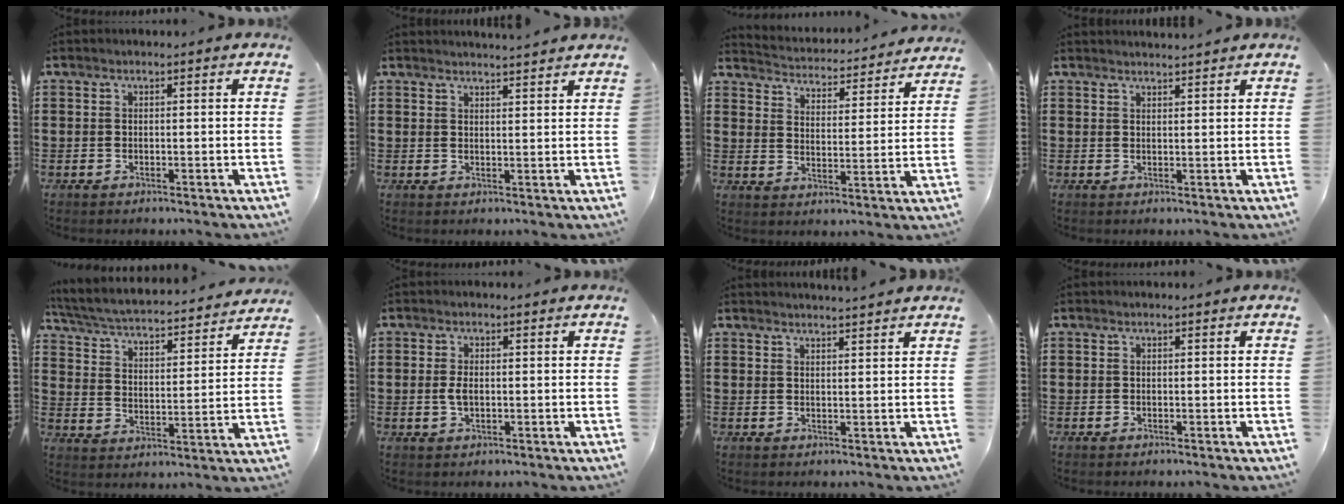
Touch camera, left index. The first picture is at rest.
{"total": 2.3, "force": [2.3, -0.3, 0.1], "torque": [-0.009, -0.006, 0.045]}
{"total": 3.5, "force": [3.4, -0.1, -0.2], "torque": [-0.019, -0.035, 0.052]}
{"total": 1.6, "force": [1.6, -0.2, 0.0], "torque": [-0.003, 0.000, 0.032]}
{"total": 4.0, "force": [3.7, 0.2, 1.3], "torque": [-0.047, -0.031, 0.055]}
{"total": 2.3, "force": [0.0, 1.1, 2.0], "torque": [-0.048, 0.000, -0.004]}
{"total": 2.0, "force": [1.9, -0.3, 0.1], "torque": [-0.006, -0.002, 0.038]}
{"total": 0.0}